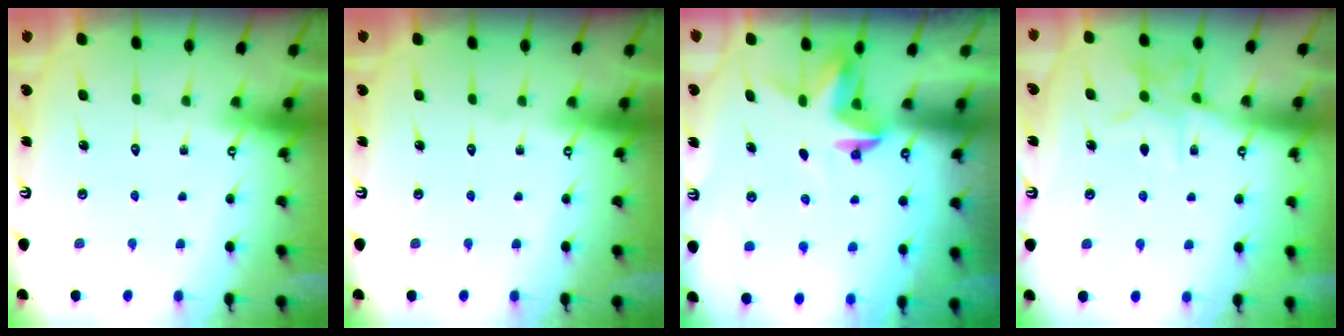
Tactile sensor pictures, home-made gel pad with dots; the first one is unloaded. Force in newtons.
{"total": 0.0}
{"total": 3.4, "press": 3.4, "slide": 0.2}
{"total": 8.6, "press": 8.5, "slide": 0.6}